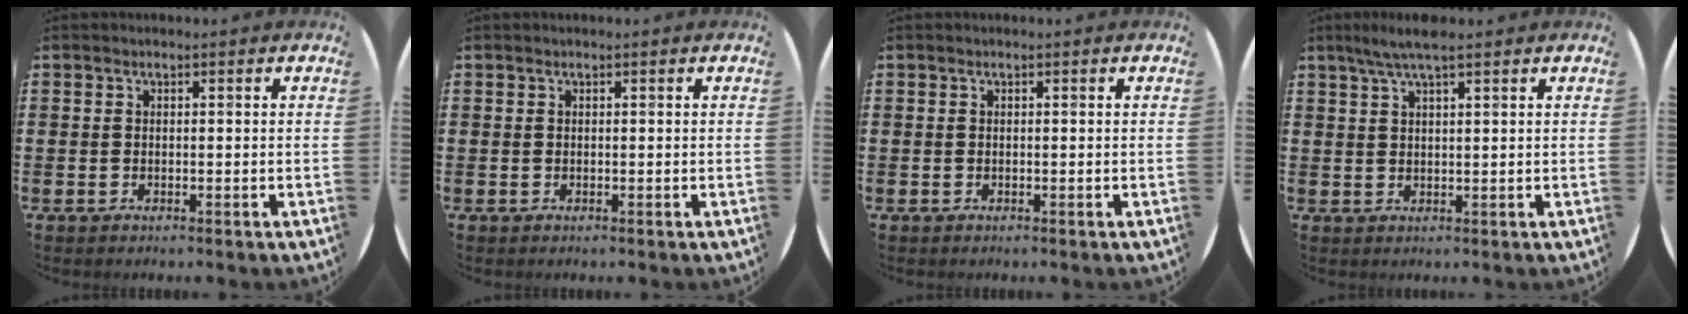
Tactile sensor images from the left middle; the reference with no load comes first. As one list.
[{"total": 0.0}, {"total": 0.0}, {"total": 3.7, "force": [2.6, 0.4, 2.5], "torque": [-0.052, 0.006, 0.046]}]